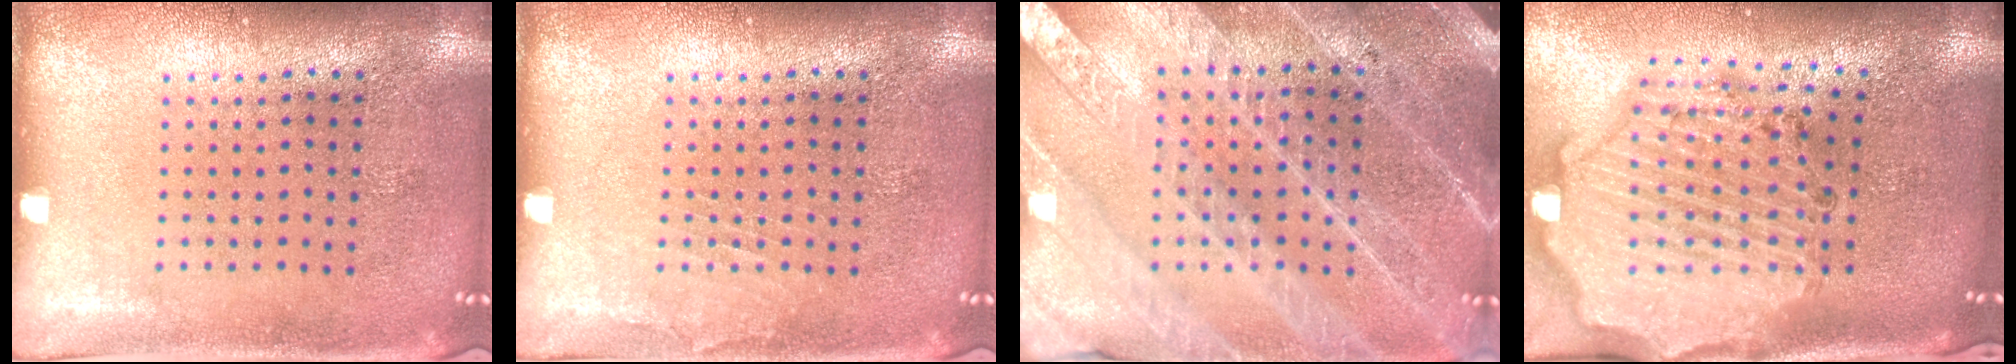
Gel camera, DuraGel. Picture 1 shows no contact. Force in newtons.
{"total": 0.7, "press": 0.7, "slide": 0.1}
{"total": 3.8, "press": 3.6, "slide": 1.4}
{"total": 2.9, "press": 2.6, "slide": 1.2}